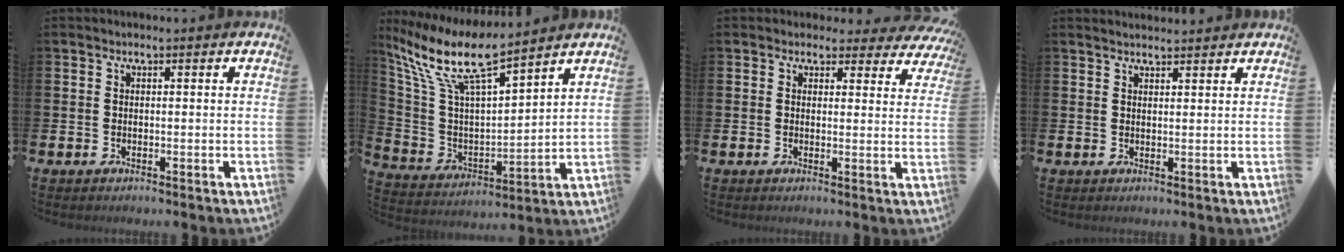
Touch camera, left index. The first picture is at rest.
{"total": 10.5, "force": [8.6, 1.9, 5.8], "torque": [-0.152, -0.046, 0.145]}
{"total": 2.6, "force": [2.1, 1.5, 0.2], "torque": [0.001, -0.016, 0.030]}
{"total": 1.8, "force": [1.8, 0.2, 0.1], "torque": [-0.002, -0.004, 0.033]}